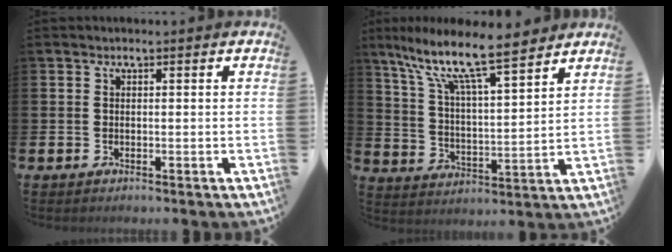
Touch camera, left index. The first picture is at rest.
{"total": 11.1, "force": [9.1, 2.0, 5.9], "torque": [-0.135, -0.058, 0.151]}